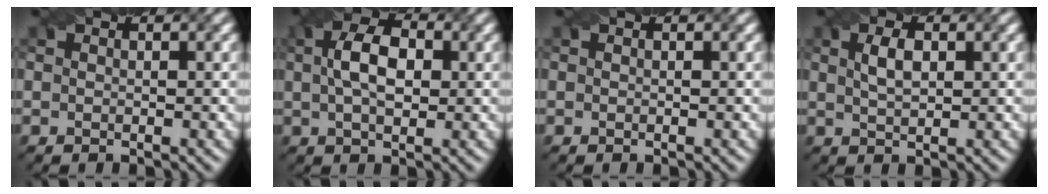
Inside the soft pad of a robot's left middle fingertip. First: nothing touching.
{"total": 5.3, "force": [0.8, 3.0, 4.2], "torque": [-0.079, 0.010, 0.009]}
{"total": 0.0}
{"total": 2.4, "force": [0.7, 1.2, 2.0], "torque": [-0.042, 0.003, 0.017]}